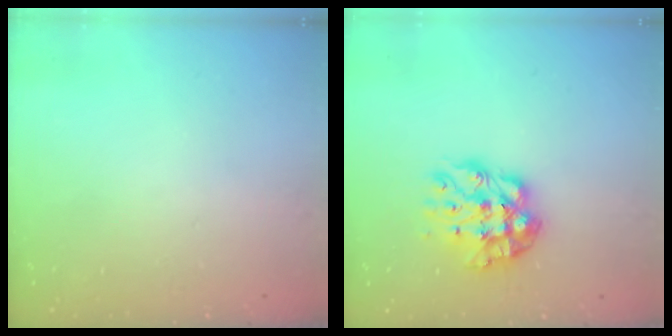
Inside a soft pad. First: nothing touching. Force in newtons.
{"total": 11.2, "press": 11.2, "slide": 0.9}